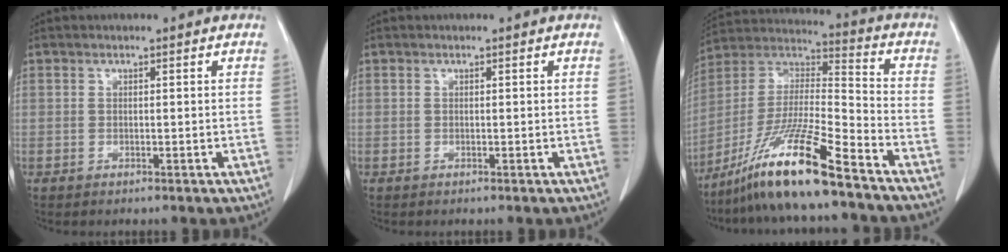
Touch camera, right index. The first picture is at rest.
{"total": 0.0}
{"total": 16.2, "force": [-11.3, 0.2, 11.6], "torque": [-0.232, -0.015, -0.210]}